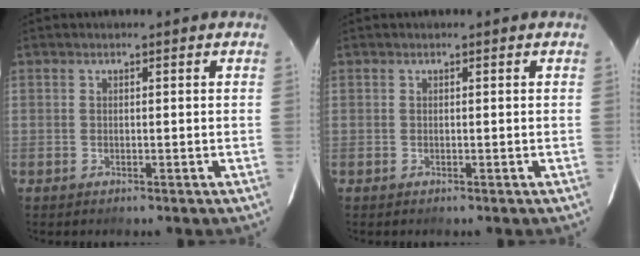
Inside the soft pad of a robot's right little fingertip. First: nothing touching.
{"total": 0.0}